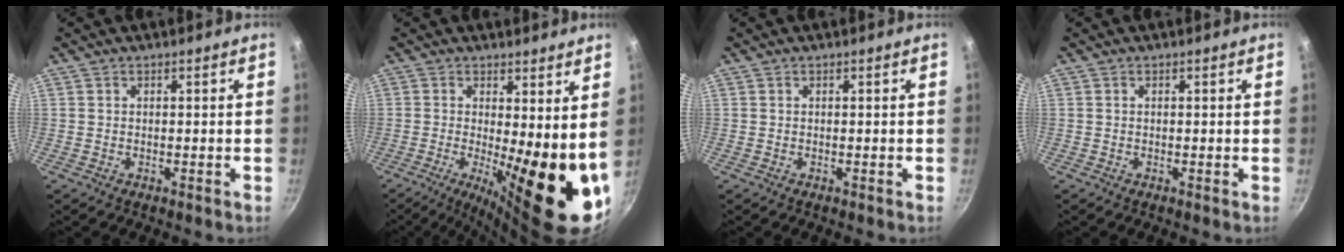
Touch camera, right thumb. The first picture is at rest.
{"total": 15.9, "force": [-0.5, 5.0, 15.0], "torque": [-0.189, -0.029, -0.002]}
{"total": 0.0}
{"total": 0.0}